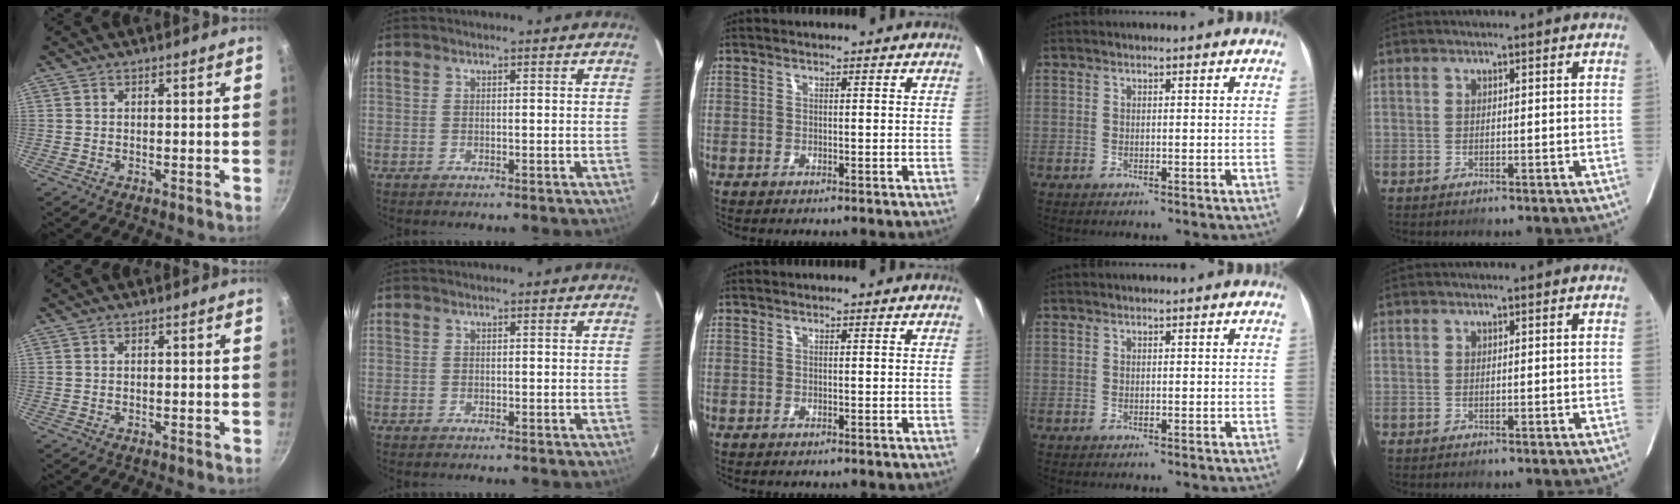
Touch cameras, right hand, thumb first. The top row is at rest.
{}